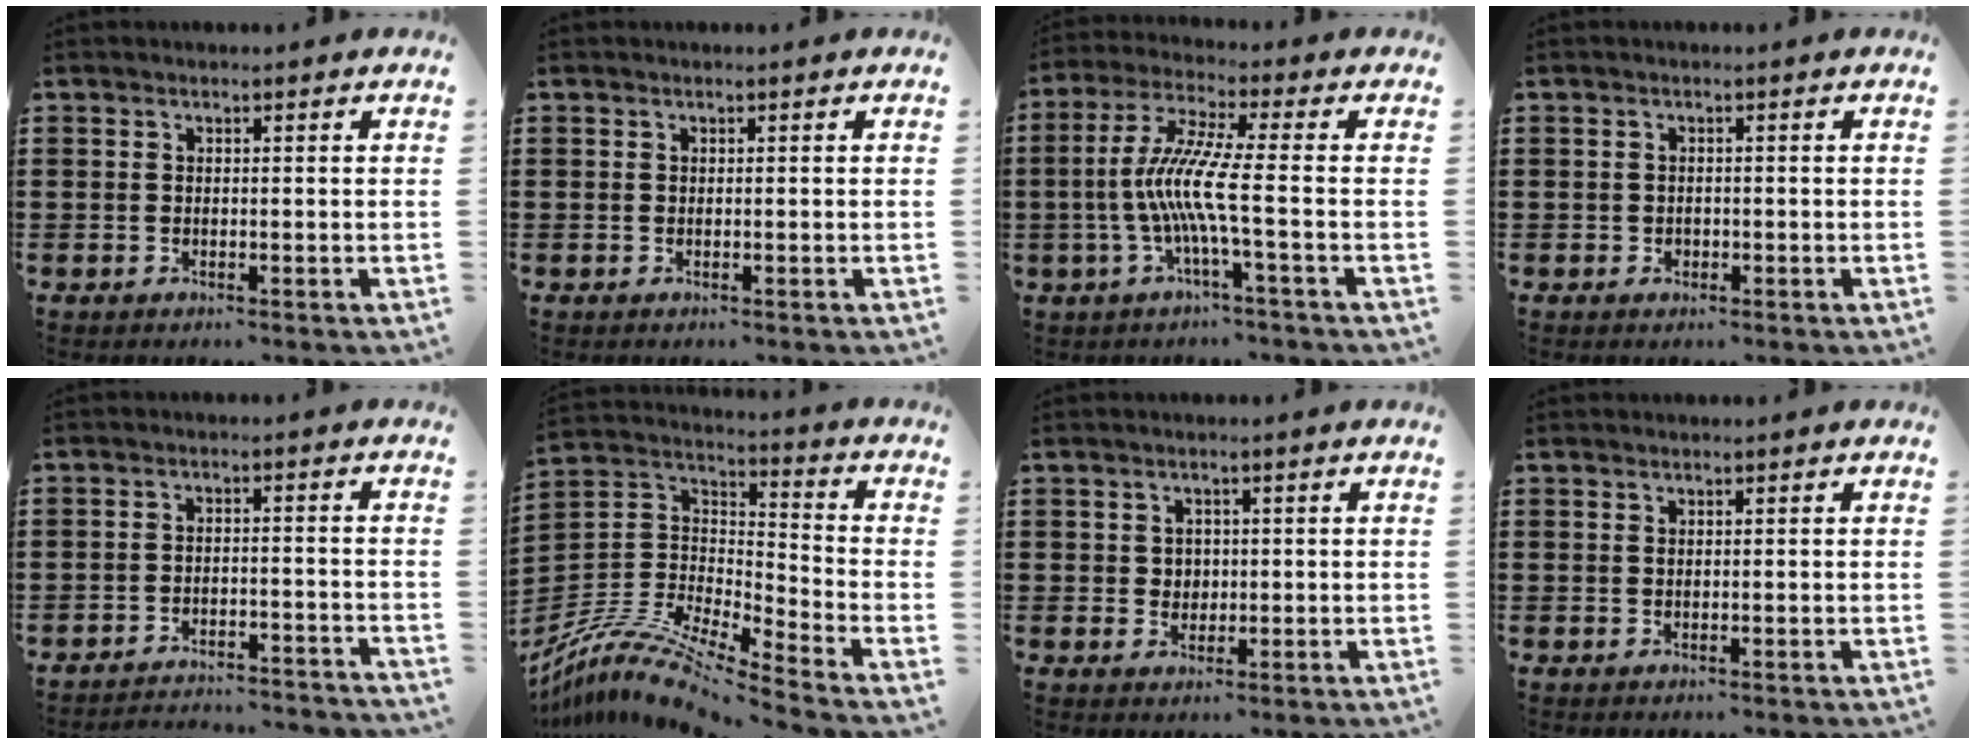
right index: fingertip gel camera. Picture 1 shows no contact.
{"total": 0.0}
{"total": 9.1, "force": [-1.9, 0.1, 8.9], "torque": [-0.199, -0.018, -0.050]}
{"total": 0.9, "force": [-0.1, 0.8, 0.3], "torque": [-0.008, 0.004, -0.004]}
{"total": 3.3, "force": [-3.3, 0.0, 0.4], "torque": [-0.013, 0.001, -0.071]}
{"total": 10.5, "force": [-9.1, 1.1, 5.1], "torque": [-0.118, 0.000, -0.192]}
{"total": 1.9, "force": [0.5, 1.8, 0.4], "torque": [-0.007, 0.007, 0.005]}
{"total": 0.0}